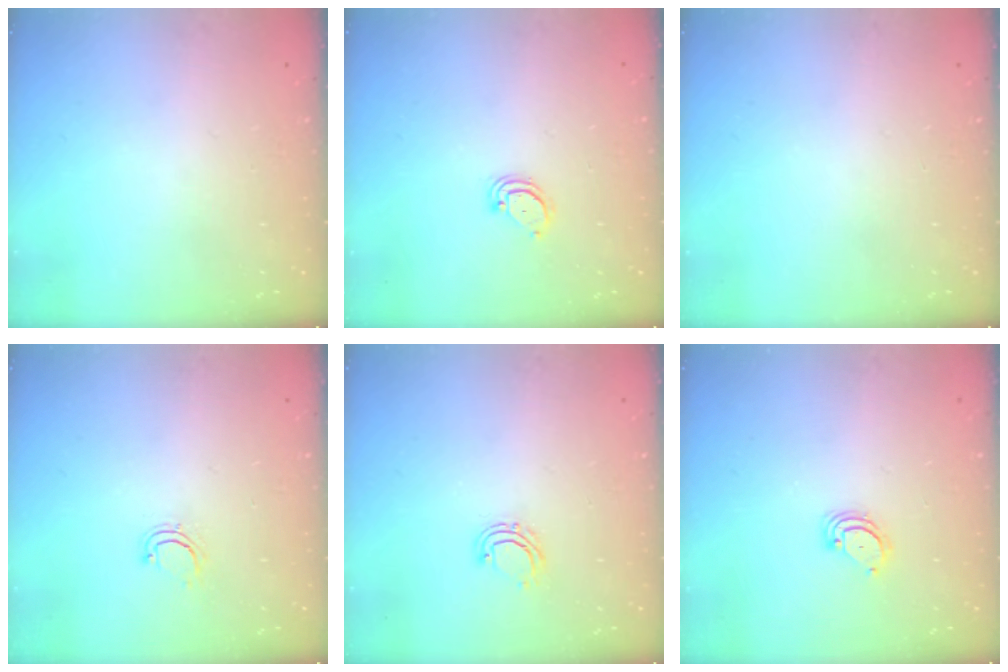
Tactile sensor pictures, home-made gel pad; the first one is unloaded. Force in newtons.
{"total": 3.0, "press": 3.0, "slide": 0.2}
{"total": 0.0}
{"total": 4.2, "press": 4.1, "slide": 0.8}
{"total": 5.0, "press": 4.9, "slide": 1.0}
{"total": 3.3, "press": 3.3, "slide": 0.3}